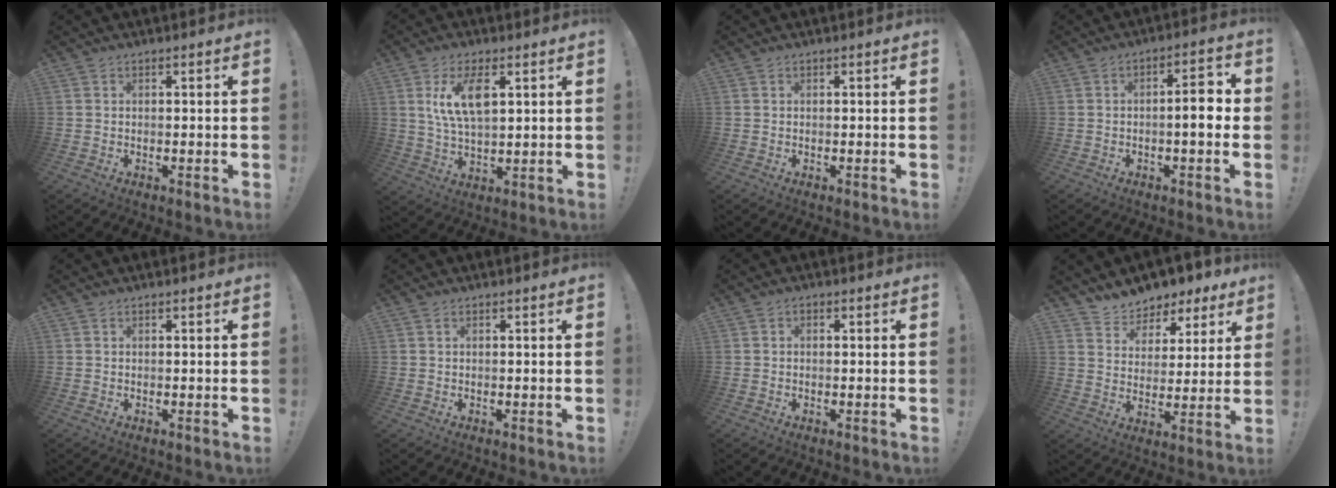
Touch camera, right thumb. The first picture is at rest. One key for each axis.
{"total": 11.4, "fx": 4.3, "fy": 6.2, "fz": 8.7, "tx": -0.155, "ty": -0.006, "tz": 0.073}
{"total": 0.0}
{"total": 6.8, "fx": -0.5, "fy": 1.8, "fz": 6.5, "tx": -0.088, "ty": 0.004, "tz": -0.014}
{"total": 0.0}
{"total": 0.0}
{"total": 0.8, "fx": -0.4, "fy": 0.5, "fz": 0.4, "tx": -0.008, "ty": 0.003, "tz": -0.007}
{"total": 7.8, "fx": 6.9, "fy": 3.5, "fz": 0.1, "tx": -0.010, "ty": -0.070, "tz": 0.130}